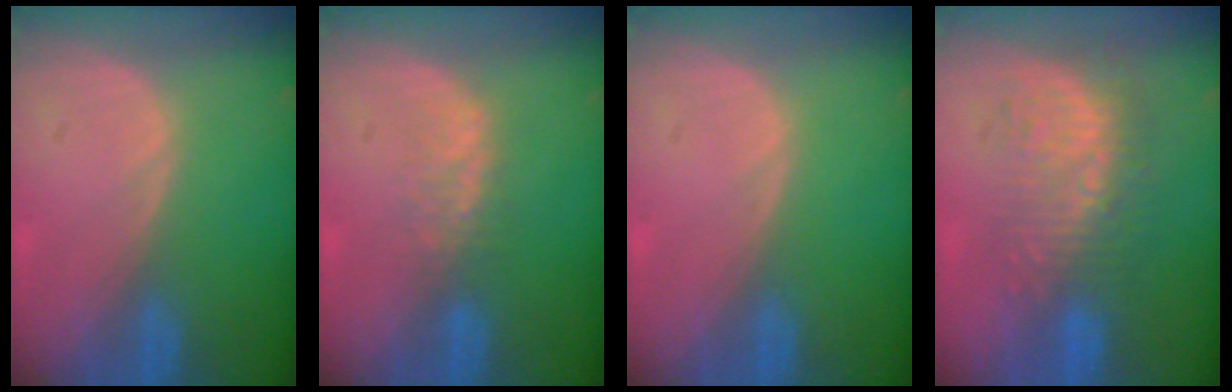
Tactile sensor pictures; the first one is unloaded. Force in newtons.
{"total": 2.7, "press": 2.7, "slide": 0.6}
{"total": 0.0}
{"total": 9.2, "press": 8.5, "slide": 3.6}